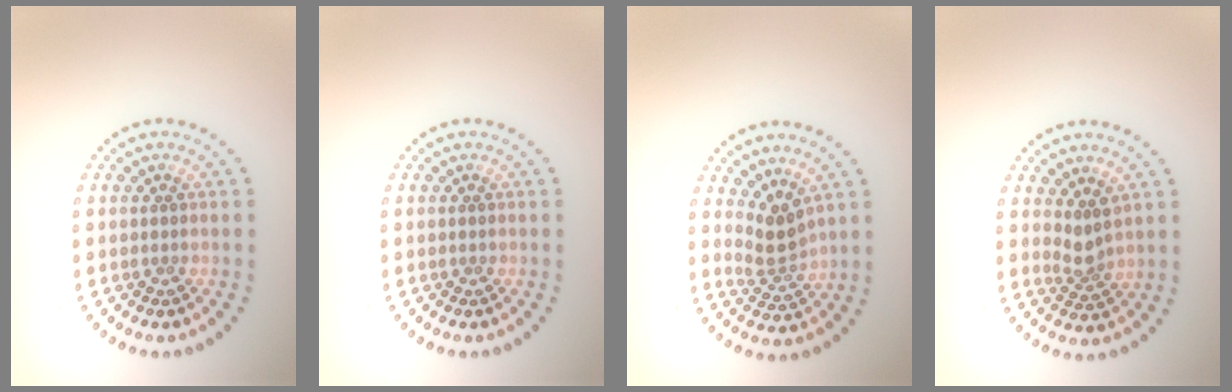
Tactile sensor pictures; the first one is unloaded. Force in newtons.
{"total": 0.0}
{"total": 2.4, "press": 1.7, "slide": 1.7}
{"total": 1.9, "press": 1.4, "slide": 1.4}